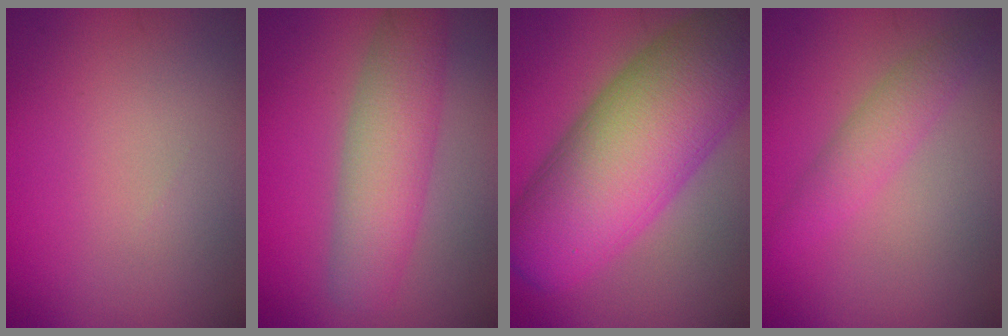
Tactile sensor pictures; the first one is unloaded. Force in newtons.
{"total": 5.6, "press": 5.6, "slide": 0.2}
{"total": 15.1, "press": 15.1, "slide": 0.7}
{"total": 2.5, "press": 2.5, "slide": 0.1}